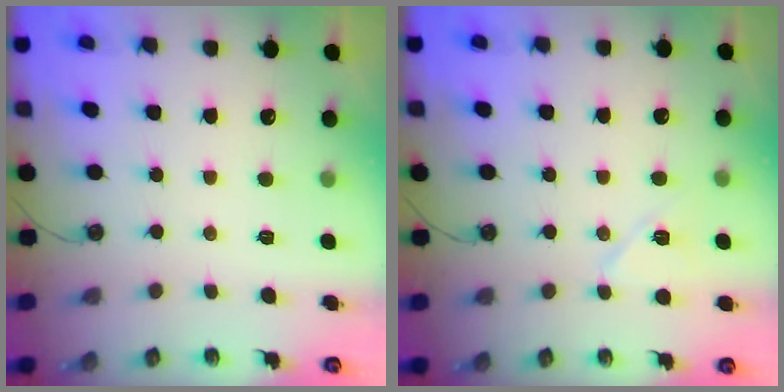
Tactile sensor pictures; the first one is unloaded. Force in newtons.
{"total": 7.6, "press": 7.5, "slide": 1.1}